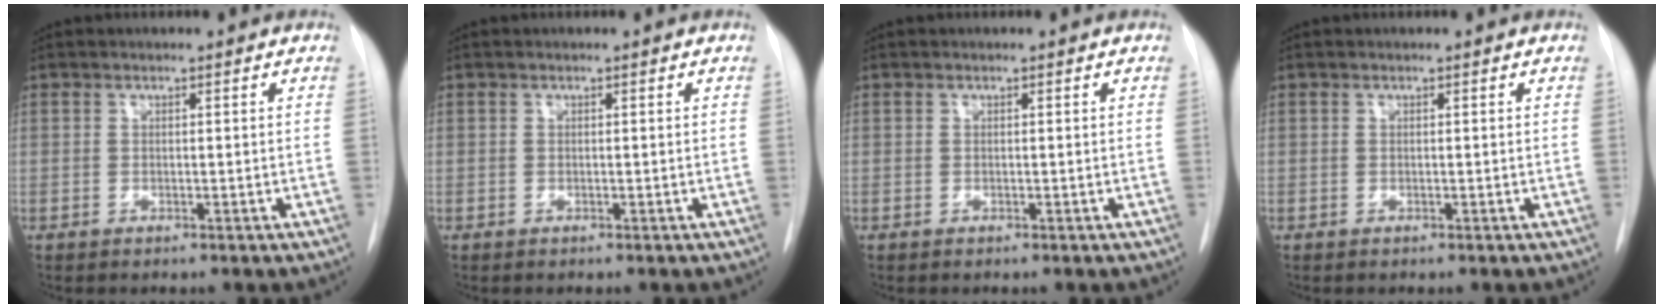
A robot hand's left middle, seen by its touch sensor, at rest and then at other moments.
{"total": 0.0}
{"total": 0.0}
{"total": 0.0}